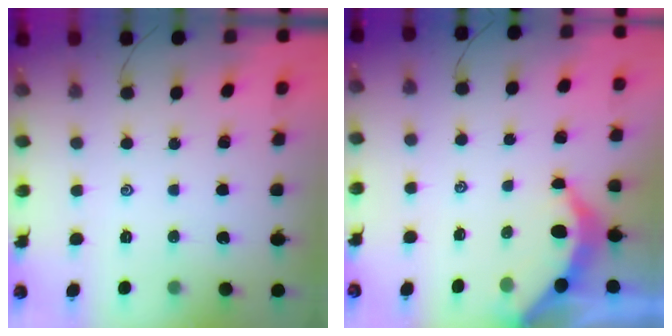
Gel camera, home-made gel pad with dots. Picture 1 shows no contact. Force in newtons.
{"total": 3.6, "press": 3.6, "slide": 0.4}